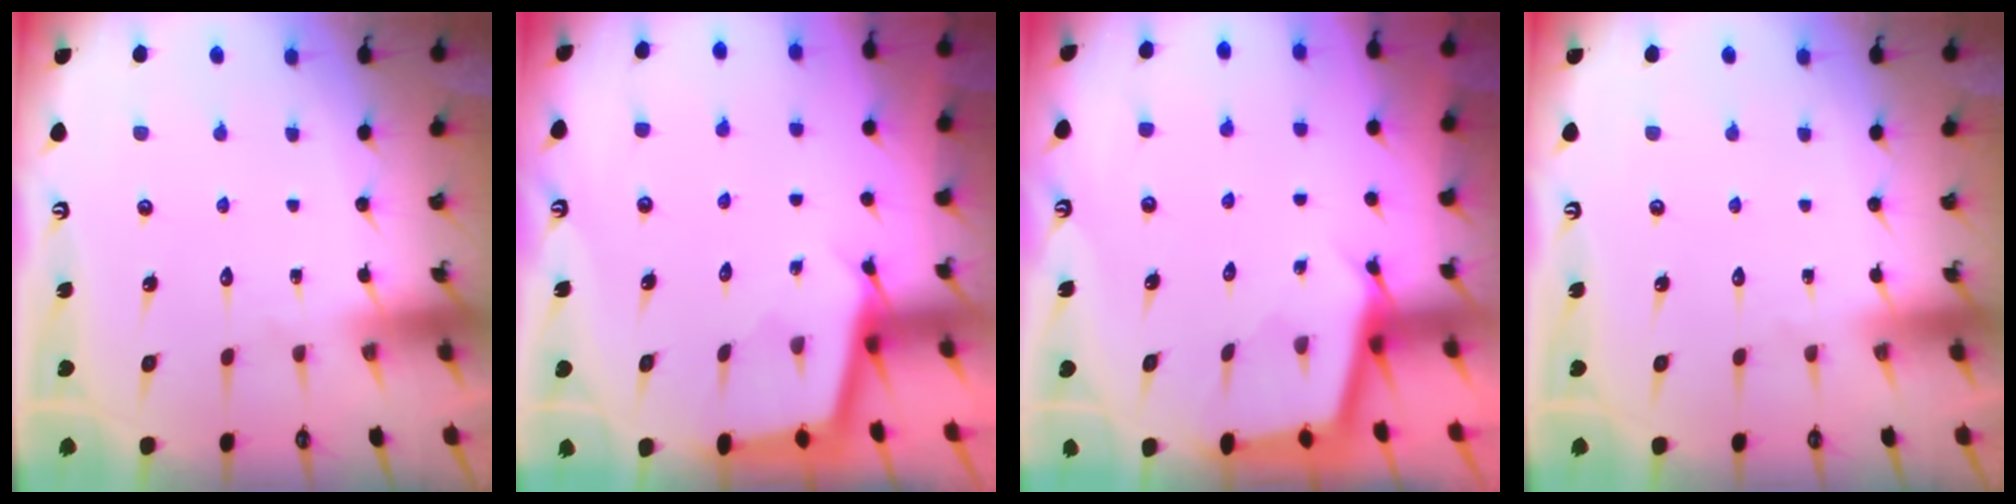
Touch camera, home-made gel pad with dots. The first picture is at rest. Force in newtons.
{"total": 2.5, "press": 2.5, "slide": 0.2}
{"total": 2.7, "press": 2.7, "slide": 0.2}
{"total": 0.0}